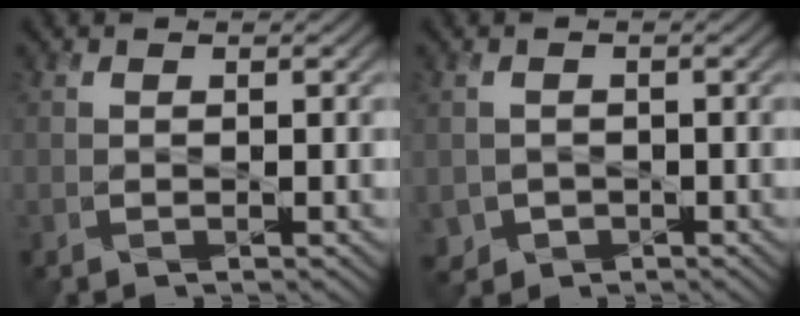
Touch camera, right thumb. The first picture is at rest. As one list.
[{"total": 2.0, "force": [-0.7, 1.8, -0.3], "torque": [-0.002, -0.013, -0.013]}]